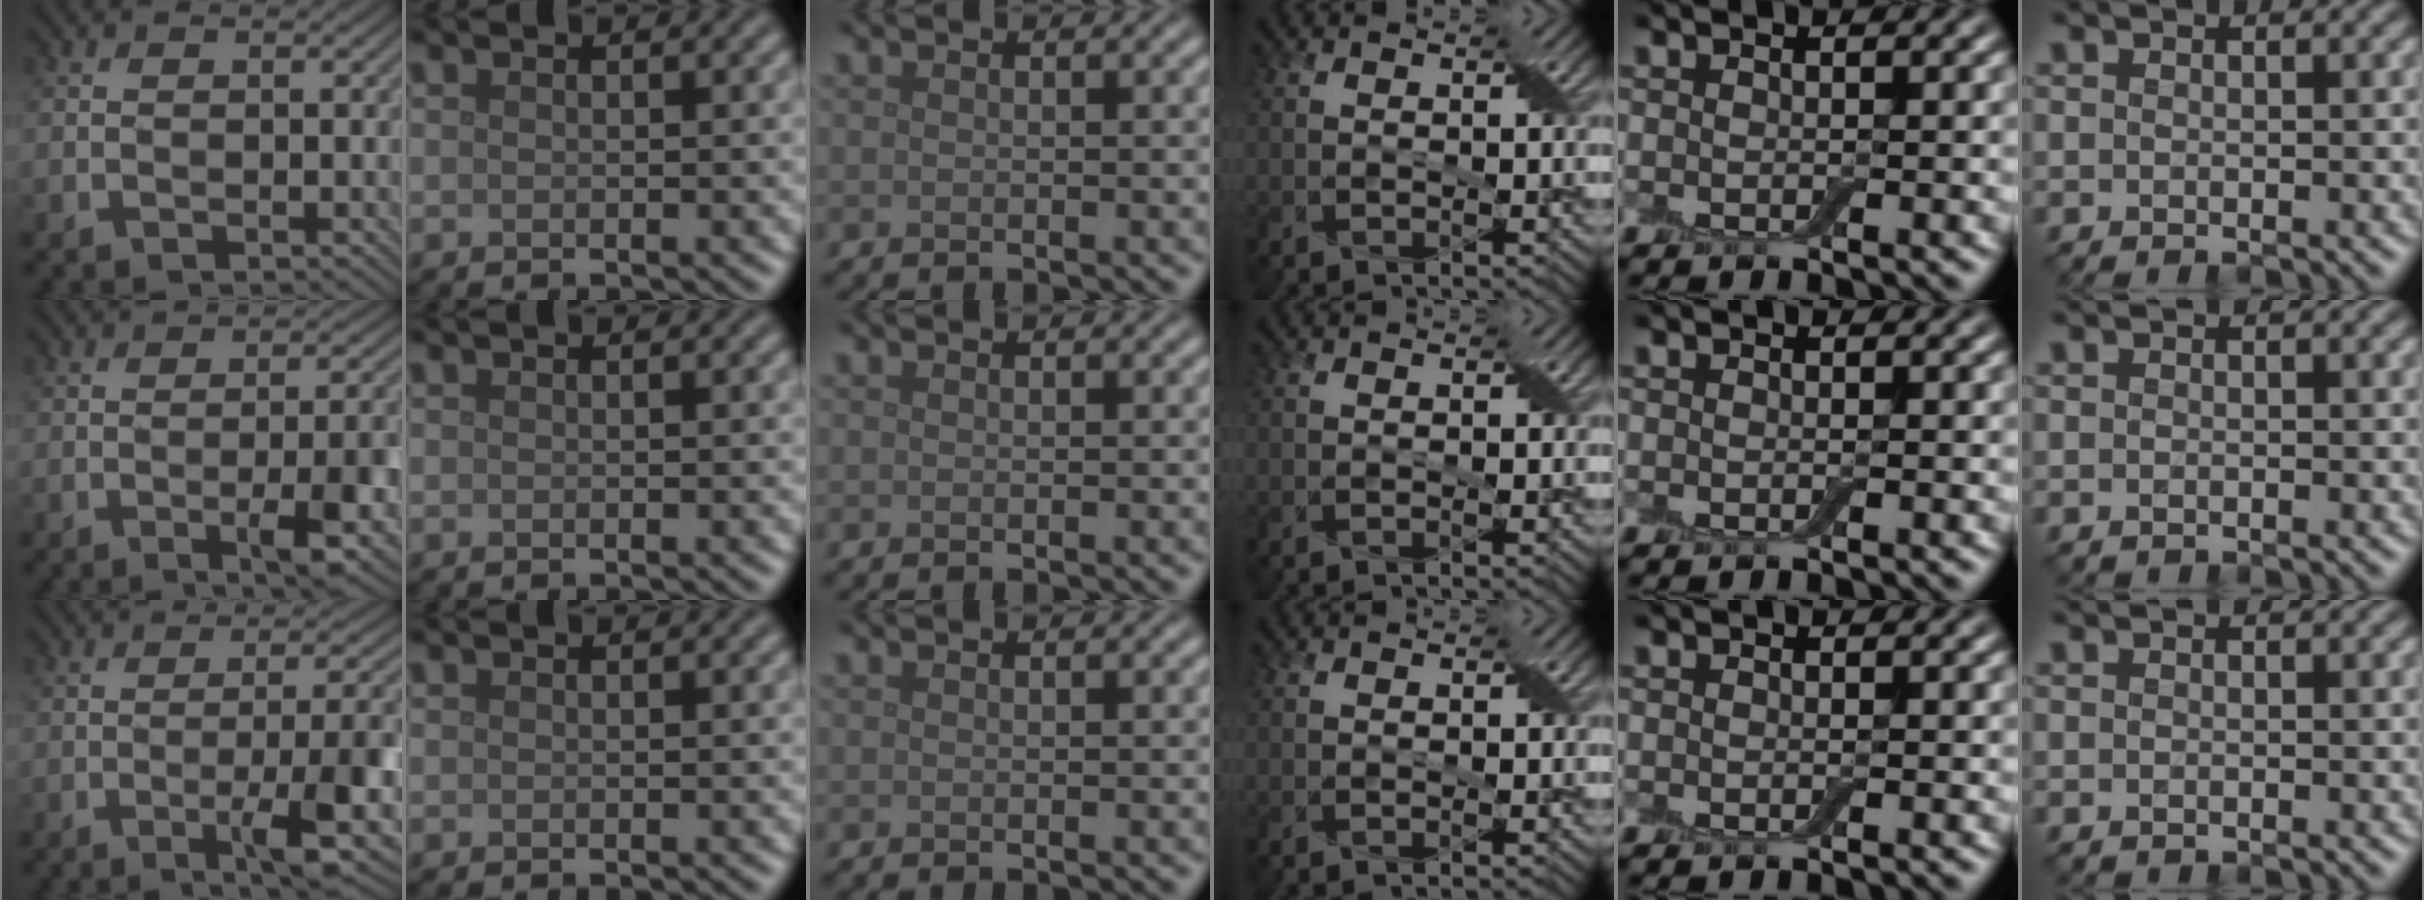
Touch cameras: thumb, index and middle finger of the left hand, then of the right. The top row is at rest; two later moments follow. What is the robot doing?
{"motion": "peel", "object": "adhesive wrap"}